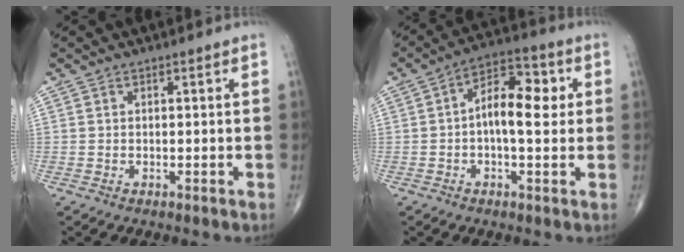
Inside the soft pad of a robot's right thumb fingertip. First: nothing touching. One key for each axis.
{"total": 10.4, "fx": 0.7, "fy": 5.1, "fz": 9.1, "tx": -0.126, "ty": 0.027, "tz": 0.004}